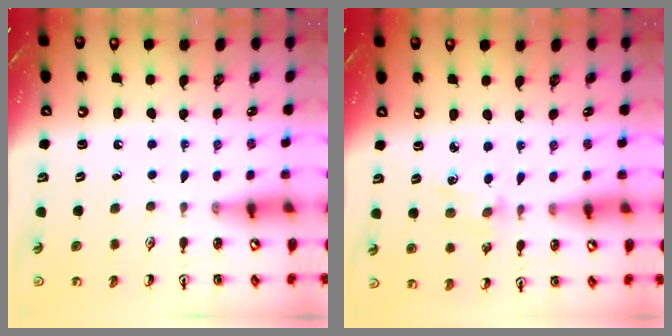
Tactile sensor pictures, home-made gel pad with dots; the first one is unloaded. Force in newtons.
{"total": 1.9, "press": 1.8, "slide": 0.3}